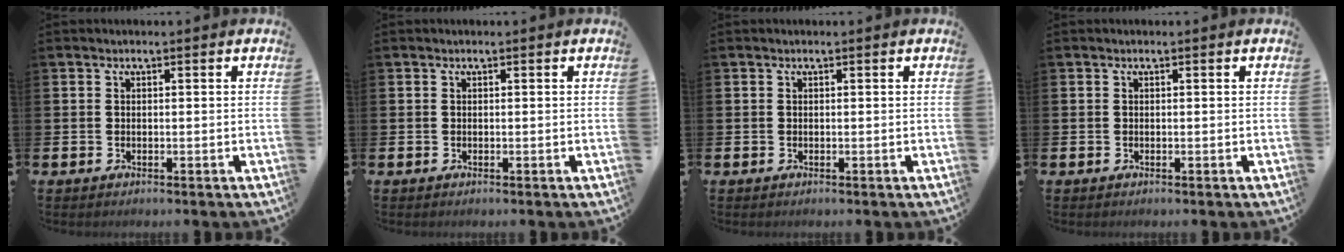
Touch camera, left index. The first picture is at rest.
{"total": 0.0}
{"total": 0.0}
{"total": 0.0}